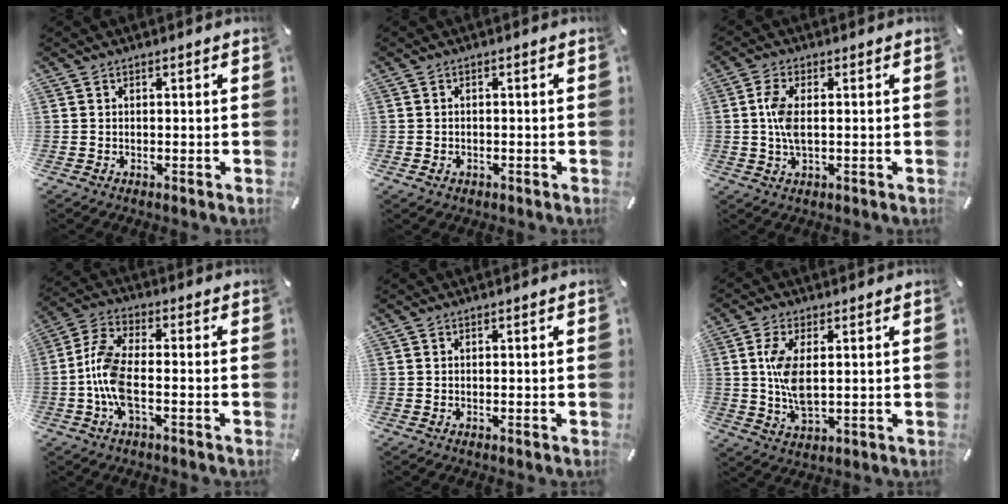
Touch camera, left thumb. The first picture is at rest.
{"total": 1.3, "force": [-0.5, 1.1, 0.4], "torque": [-0.010, 0.003, -0.012]}
{"total": 5.6, "force": [0.3, 2.4, 5.1], "torque": [-0.119, -0.002, 0.000]}
{"total": 9.1, "force": [-2.2, 3.9, 7.9], "torque": [-0.176, -0.006, -0.041]}
{"total": 0.0}
{"total": 8.0, "force": [1.0, 3.7, 7.0], "torque": [-0.154, -0.006, 0.012]}